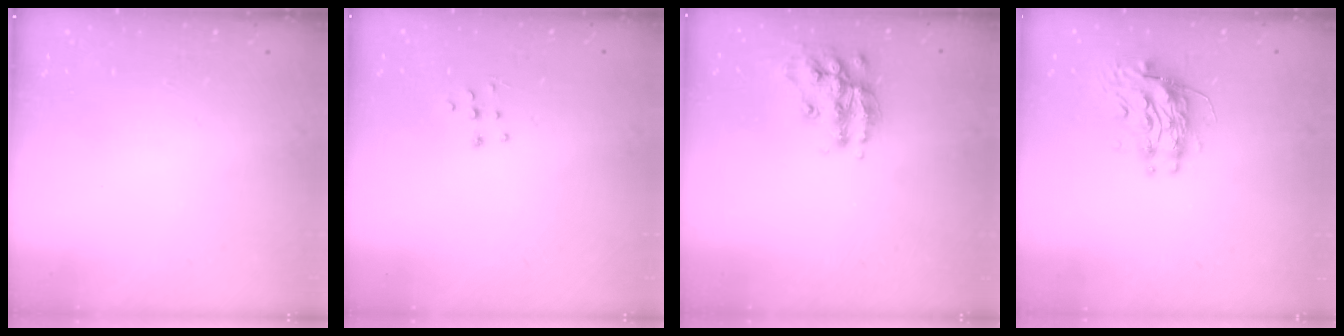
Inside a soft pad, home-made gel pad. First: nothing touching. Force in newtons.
{"total": 3.7, "press": 3.7, "slide": 0.2}
{"total": 15.1, "press": 15.0, "slide": 1.0}
{"total": 10.8, "press": 10.7, "slide": 0.9}